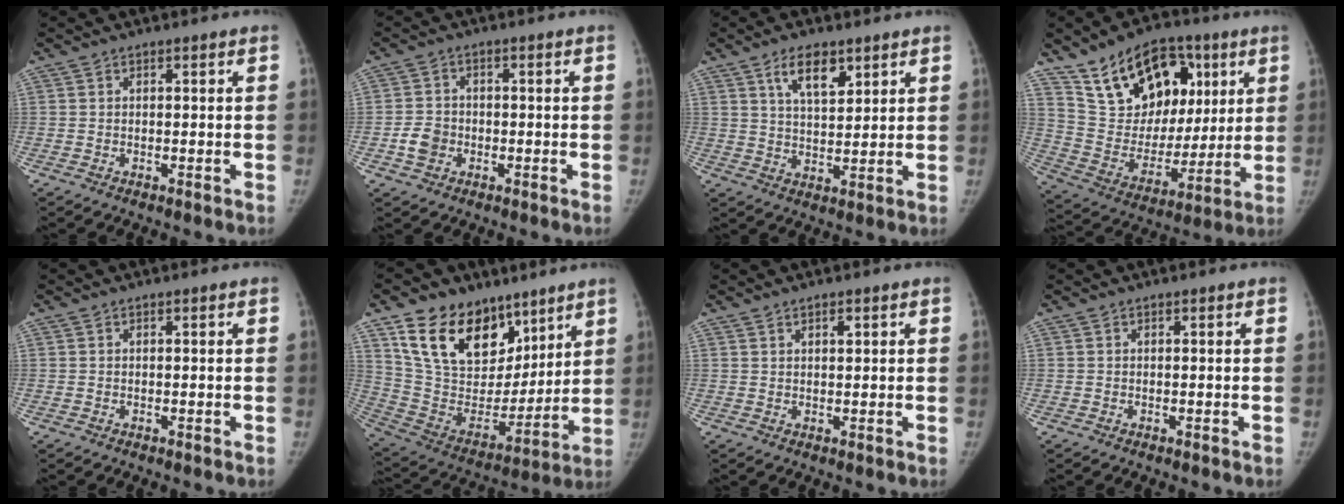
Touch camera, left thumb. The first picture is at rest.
{"total": 4.6, "force": [-1.4, 3.9, 2.1], "torque": [-0.027, 0.011, -0.026]}
{"total": 7.6, "force": [4.4, 3.6, 5.1], "torque": [-0.069, -0.028, 0.078]}
{"total": 22.5, "force": [10.7, 14.6, 13.4], "torque": [-0.170, -0.022, 0.193]}
{"total": 0.0}
{"total": 22.7, "force": [13.6, 14.6, 10.7], "torque": [-0.148, -0.048, 0.254]}
{"total": 1.6, "force": [0.9, 0.8, 1.0], "torque": [-0.012, -0.004, 0.015]}
{"total": 0.0}